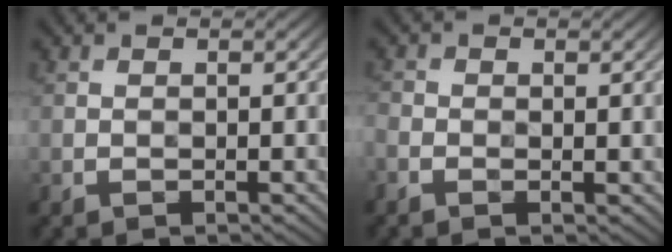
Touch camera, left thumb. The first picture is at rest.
{"total": 1.8, "force": [-0.6, 1.3, 1.1], "torque": [-0.031, -0.005, -0.016]}